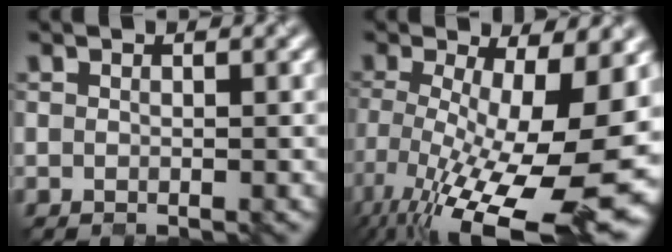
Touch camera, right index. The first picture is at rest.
{"total": 17.6, "force": [-5.7, 5.8, 15.6], "torque": [-0.254, -0.031, -0.080]}